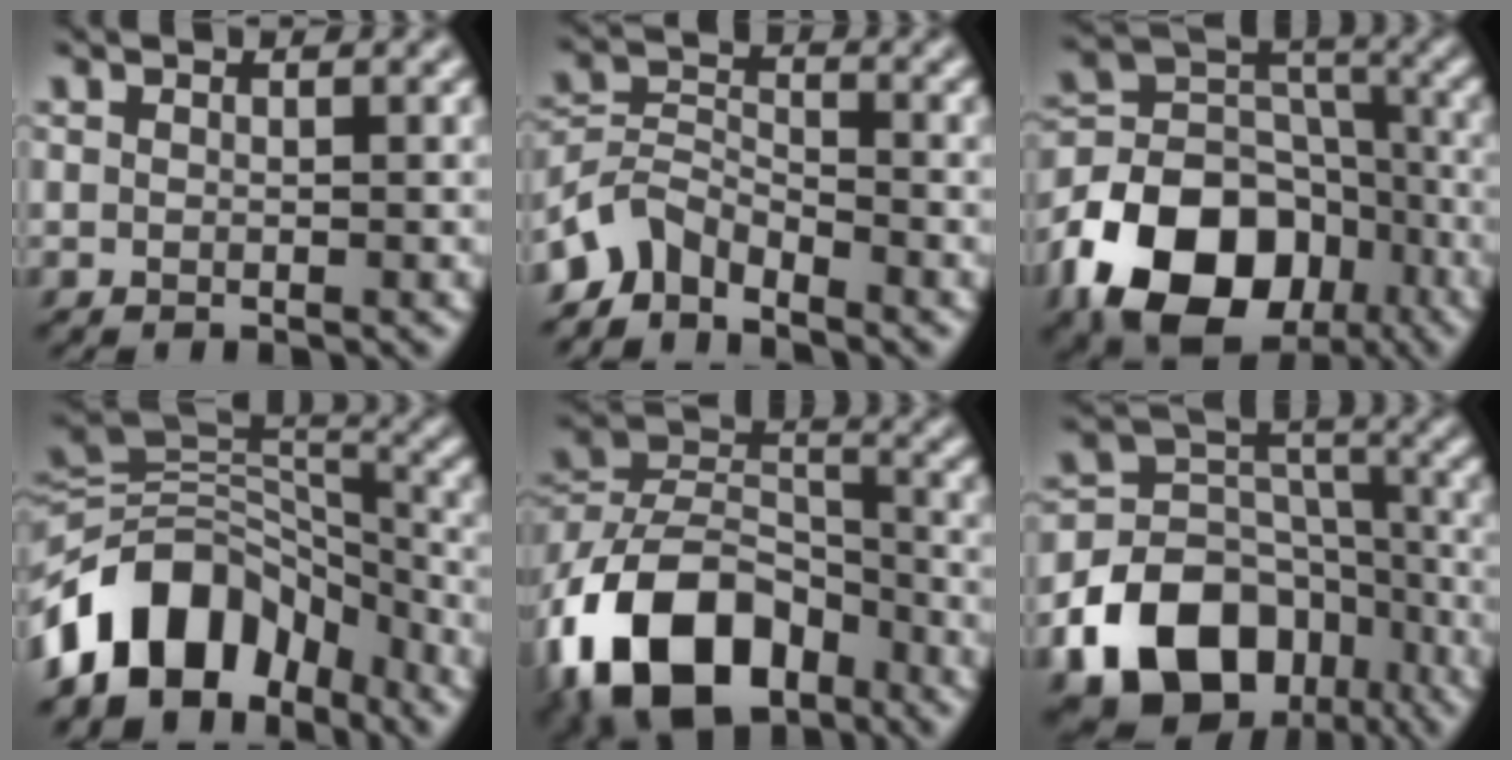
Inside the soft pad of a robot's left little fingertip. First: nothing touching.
{"total": 3.7, "force": [-3.3, 1.5, 0.6], "torque": [-0.011, 0.007, -0.079]}
{"total": 13.2, "force": [-6.5, 9.3, 6.8], "torque": [-0.147, 0.011, -0.129]}
{"total": 11.0, "force": [-6.2, 6.9, 5.8], "torque": [-0.092, 0.032, -0.130]}
{"total": 14.1, "force": [-8.0, 8.6, 7.8], "torque": [-0.168, 0.005, -0.159]}
{"total": 17.5, "force": [-9.8, 13.0, 6.6], "torque": [-0.132, -0.047, -0.175]}